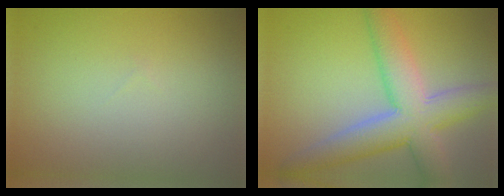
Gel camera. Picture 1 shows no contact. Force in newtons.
{"total": 7.8, "press": 7.8, "slide": 0.3}